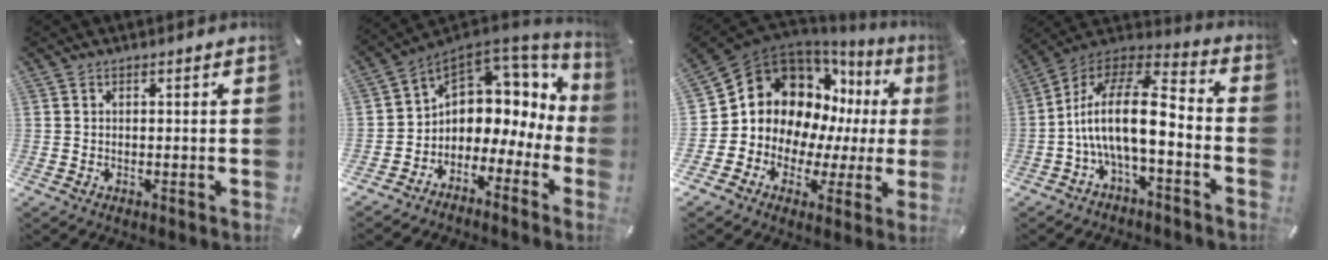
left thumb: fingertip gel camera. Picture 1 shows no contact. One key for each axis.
{"total": 6.5, "fx": 1.9, "fy": 5.9, "fz": 1.9, "tx": -0.040, "ty": -0.035, "tz": 0.037}
{"total": 15.2, "fx": 4.0, "fy": 12.7, "fz": 7.3, "tx": -0.135, "ty": -0.046, "tz": 0.084}
{"total": 17.4, "fx": -2.4, "fy": 7.4, "fz": 15.5, "tx": -0.301, "ty": 0.006, "tz": -0.042}